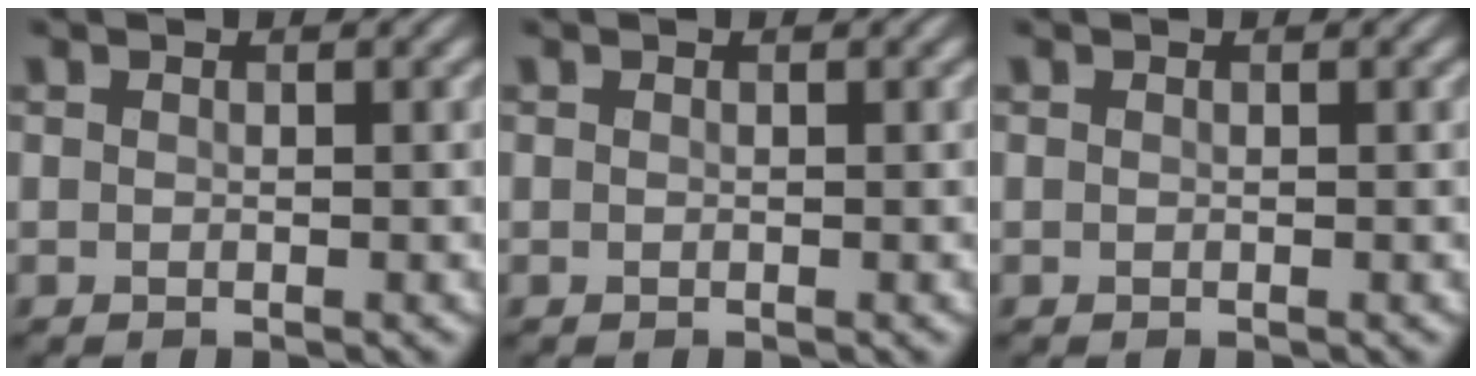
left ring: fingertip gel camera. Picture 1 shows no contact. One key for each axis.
{"total": 0.0}
{"total": 0.0}